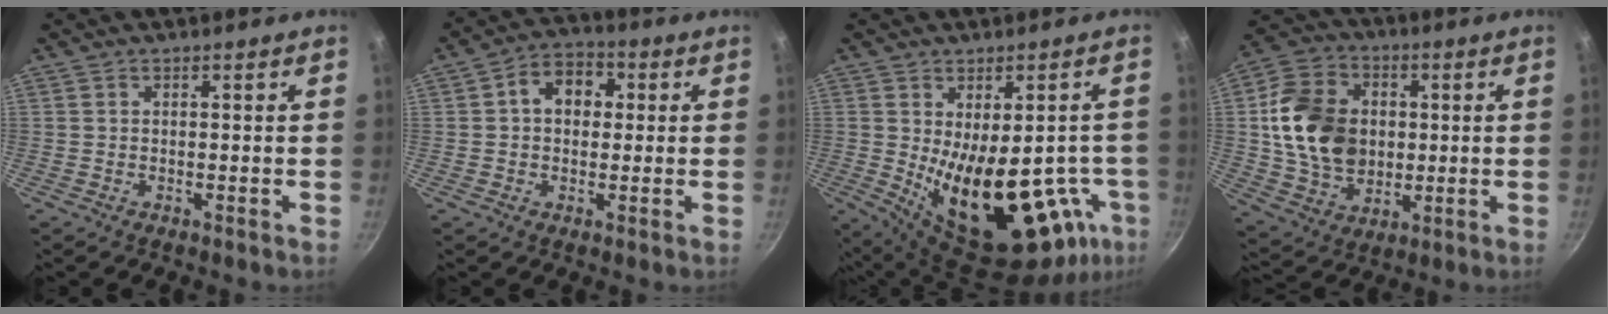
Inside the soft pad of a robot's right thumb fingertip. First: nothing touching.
{"total": 8.0, "force": [1.4, 6.0, 5.1], "torque": [-0.044, 0.016, 0.008]}
{"total": 22.7, "force": [-5.2, 11.5, 18.9], "torque": [-0.214, -0.026, -0.040]}
{"total": 18.0, "force": [1.5, 13.9, 11.3], "torque": [-0.179, 0.006, 0.031]}